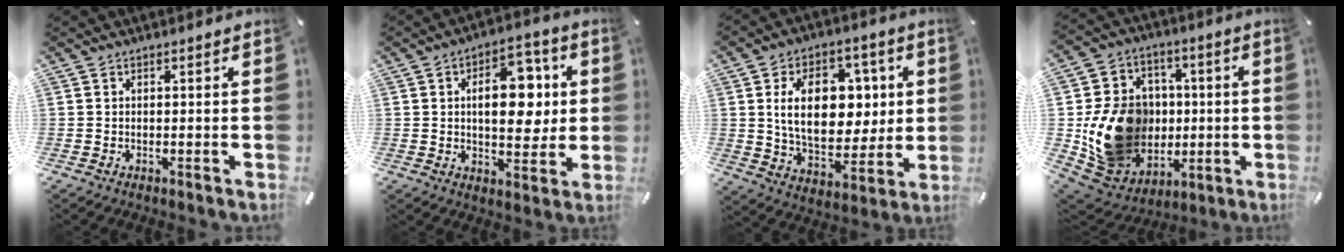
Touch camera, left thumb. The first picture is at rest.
{"total": 13.8, "force": [2.4, 8.5, 10.6], "torque": [-0.135, -0.001, 0.036]}
{"total": 17.4, "force": [3.3, 12.2, 12.0], "torque": [-0.199, 0.001, 0.059]}
{"total": 20.0, "force": [-0.8, 17.6, 9.3], "torque": [-0.155, 0.003, 0.010]}